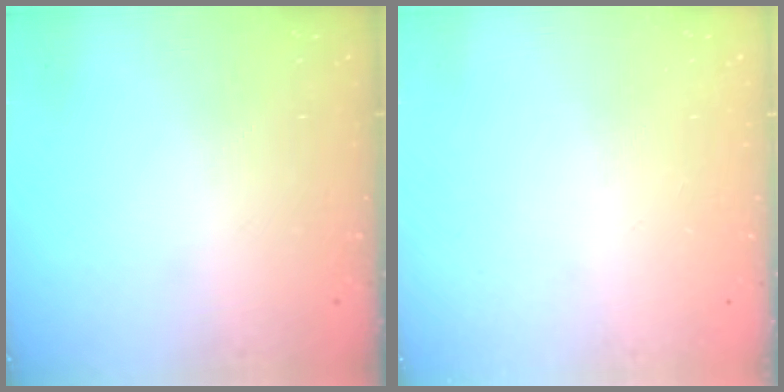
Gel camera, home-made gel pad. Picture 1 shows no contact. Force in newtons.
{"total": 0.0}